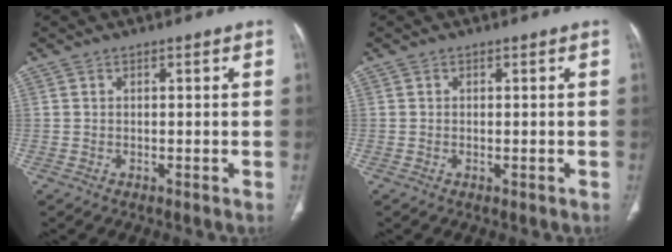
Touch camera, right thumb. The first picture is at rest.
{"total": 0.0}